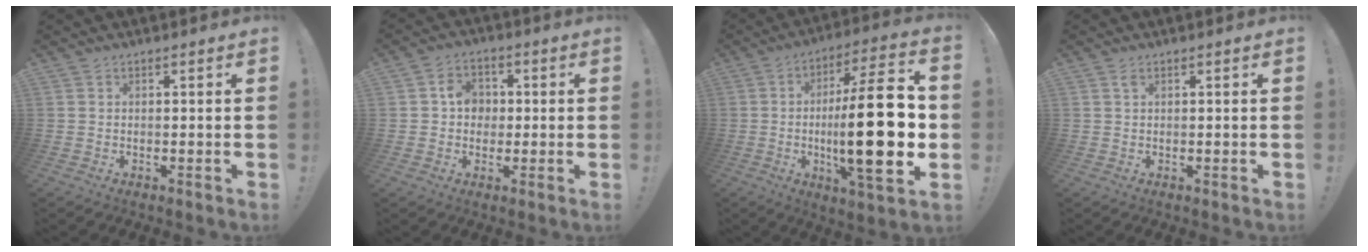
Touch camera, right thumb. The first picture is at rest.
{"total": 6.9, "force": [0.5, 6.1, 3.2], "torque": [-0.055, 0.015, 0.013]}
{"total": 26.2, "force": [-2.3, 6.2, 25.4], "torque": [-0.424, -0.011, -0.042]}
{"total": 1.1, "force": [0.5, 0.5, 0.8], "torque": [-0.017, 0.003, 0.009]}